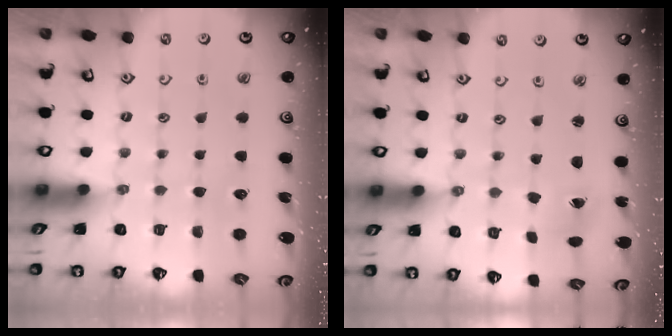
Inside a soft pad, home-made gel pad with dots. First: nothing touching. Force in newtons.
{"total": 0.5, "press": 0.5, "slide": 0.1}